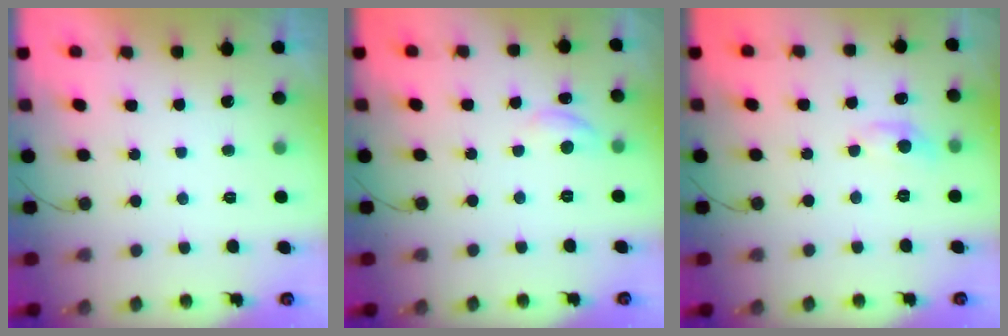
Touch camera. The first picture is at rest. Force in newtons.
{"total": 6.2, "press": 6.2, "slide": 0.6}
{"total": 6.2, "press": 6.2, "slide": 0.6}